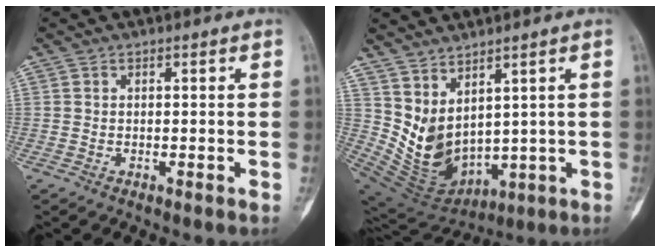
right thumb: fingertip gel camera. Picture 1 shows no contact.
{"total": 11.5, "force": [4.4, 6.4, 8.6], "torque": [-0.132, -0.036, 0.120]}